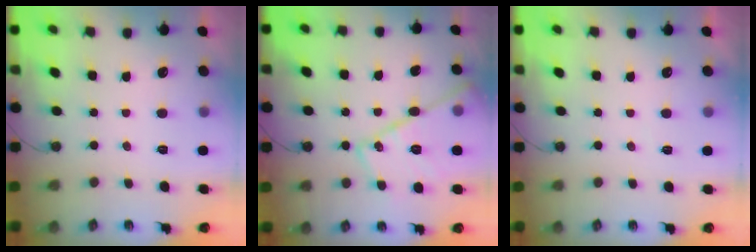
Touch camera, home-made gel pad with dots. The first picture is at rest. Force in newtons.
{"total": 17.2, "press": 17.2, "slide": 1.7}
{"total": 2.7, "press": 2.7, "slide": 0.6}